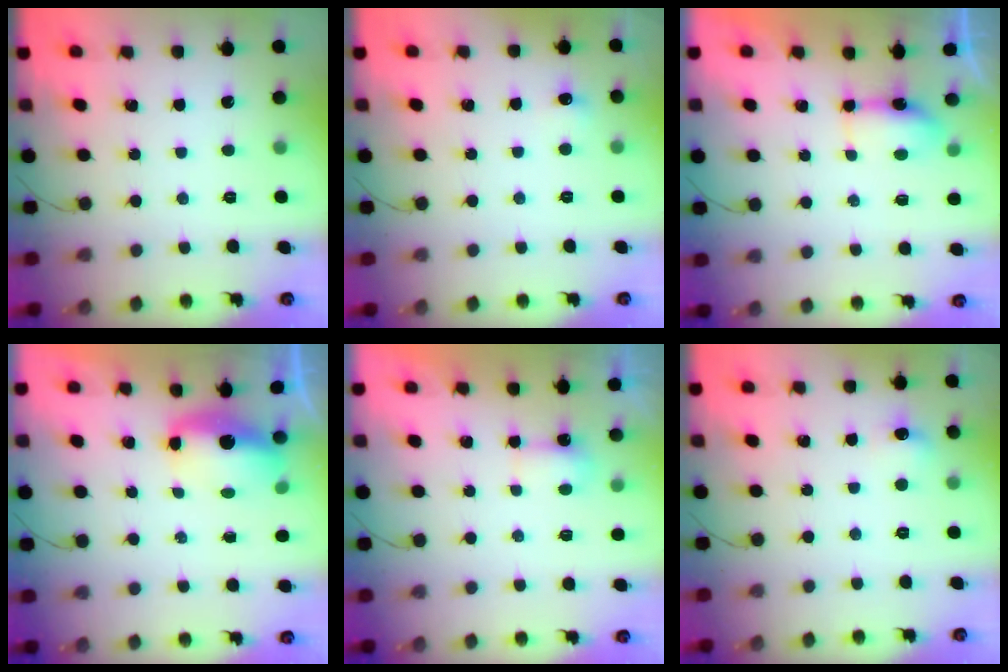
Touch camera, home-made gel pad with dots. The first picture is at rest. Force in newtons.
{"total": 4.5, "press": 4.3, "slide": 1.3}
{"total": 12.4, "press": 6.0, "slide": 10.9}
{"total": 7.1, "press": 7.1, "slide": 0.7}
{"total": 3.3, "press": 3.1, "slide": 1.0}
{"total": 5.9, "press": 5.7, "slide": 1.5}